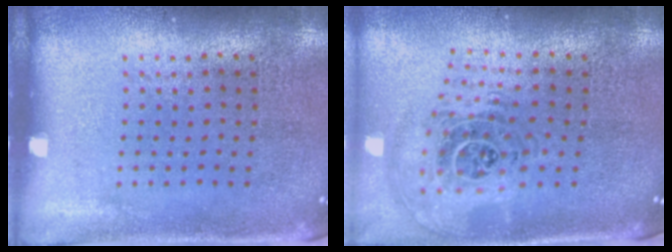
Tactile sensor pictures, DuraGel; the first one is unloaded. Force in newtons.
{"total": 1.7, "press": 1.4, "slide": 0.9}